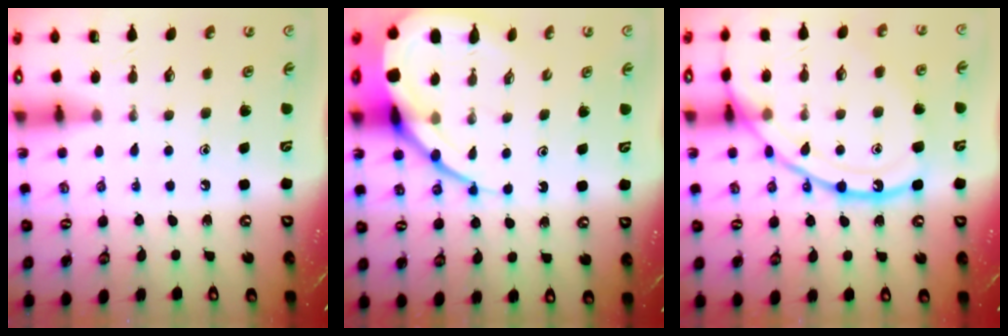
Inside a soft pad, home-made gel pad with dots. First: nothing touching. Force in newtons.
{"total": 13.1, "press": 13.1, "slide": 1.2}
{"total": 18.5, "press": 18.4, "slide": 1.6}